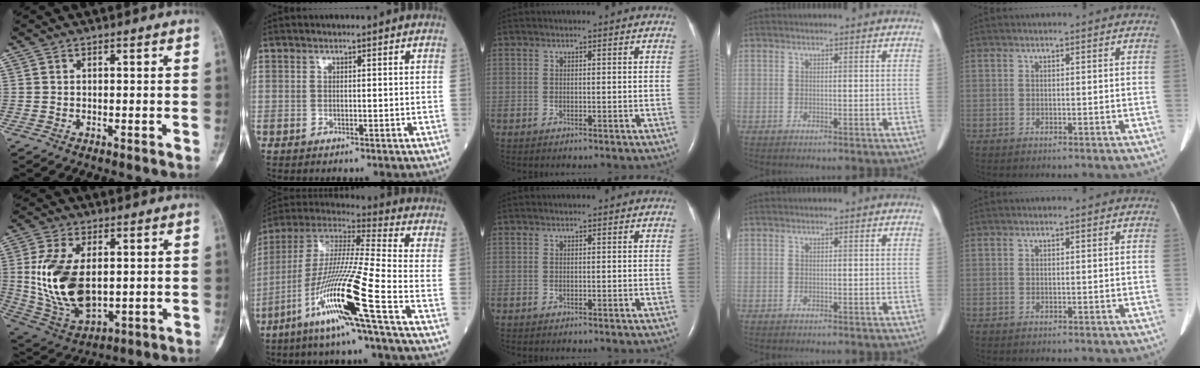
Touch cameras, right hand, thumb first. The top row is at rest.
{"thumb": {"total": 16.5, "force": [1.3, 9.5, 13.4], "torque": [-0.261, -0.013, 0.042]}, "index": {"total": 17.0, "force": [-7.7, -1.3, 15.1], "torque": [-0.307, -0.026, -0.153]}}